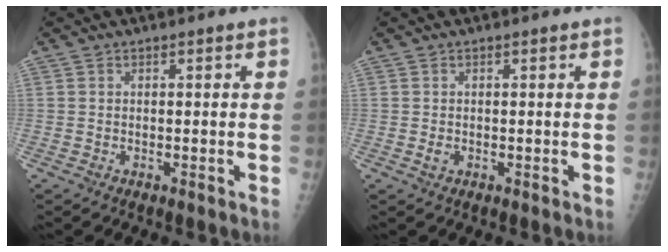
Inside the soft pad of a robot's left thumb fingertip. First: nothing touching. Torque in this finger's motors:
{"motor_torque": [0.09, 0.12, 0.24, 0.07, 0.00]}